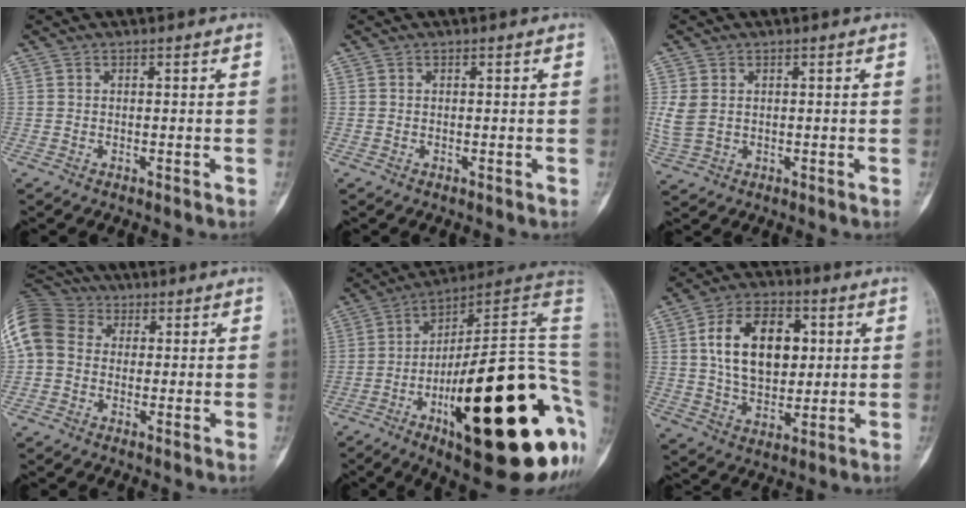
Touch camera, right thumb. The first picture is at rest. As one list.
[{"total": 0.0}, {"total": 4.6, "force": [0.6, 3.5, 3.0], "torque": [-0.071, 0.001, 0.022]}, {"total": 12.8, "force": [1.9, 10.7, 6.8], "torque": [-0.143, 0.036, 0.024]}, {"total": 35.9, "force": [-9.3, 10.6, 33.0], "torque": [-0.394, 0.048, -0.132]}, {"total": 15.5, "force": [3.3, 9.9, 11.5], "torque": [-0.159, -0.002, 0.055]}]